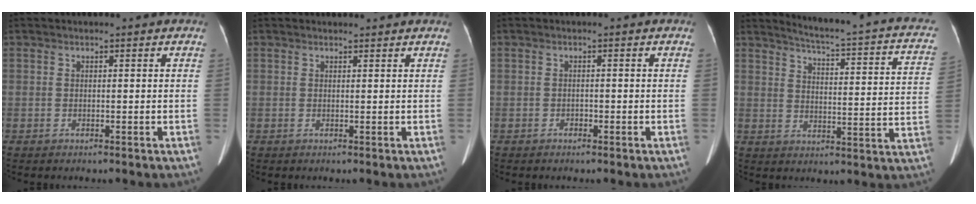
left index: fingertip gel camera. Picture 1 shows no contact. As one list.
[{"total": 1.5, "force": [1.5, 0.1, 0.0], "torque": [-0.012, 0.007, 0.016]}, {"total": 0.7, "force": [-0.6, 0.3, 0.1], "torque": [-0.003, -0.003, -0.012]}, {"total": 18.5, "force": [15.3, 2.1, 10.2], "torque": [-0.136, -0.041, 0.169]}]